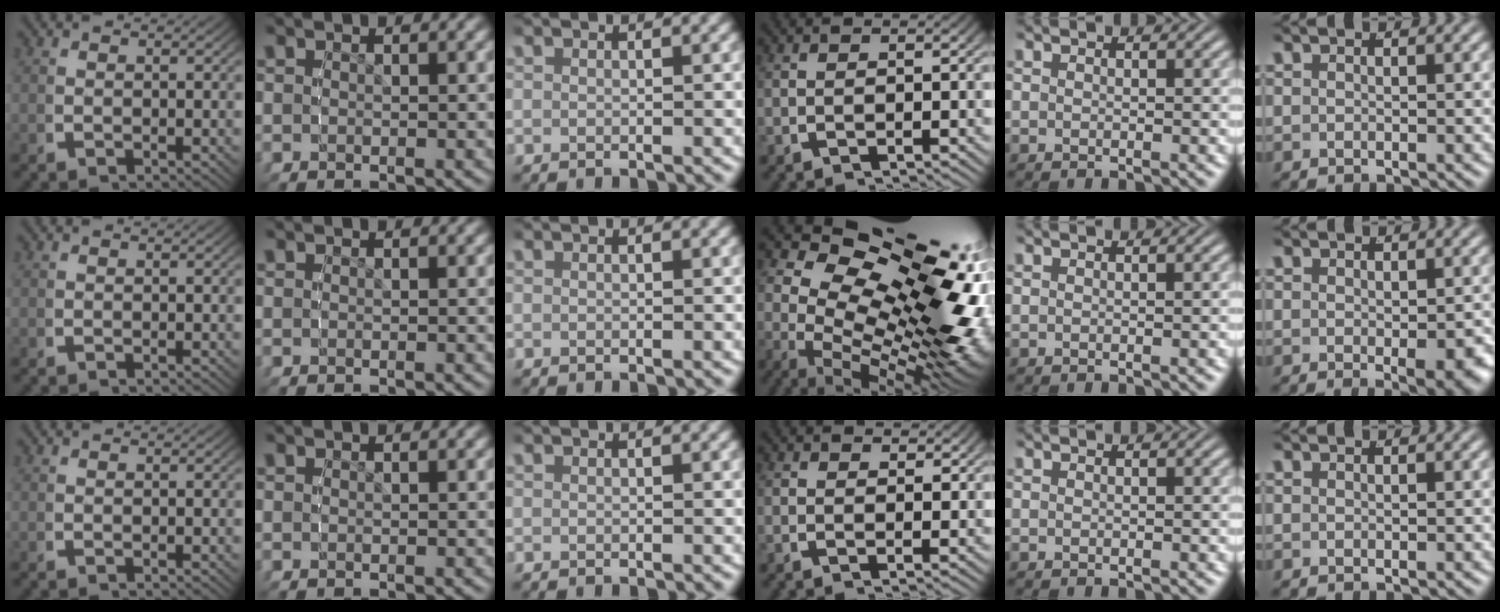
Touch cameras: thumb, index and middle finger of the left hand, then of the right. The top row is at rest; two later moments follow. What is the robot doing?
{"motion": "lift_and_place", "object": "toy banana"}